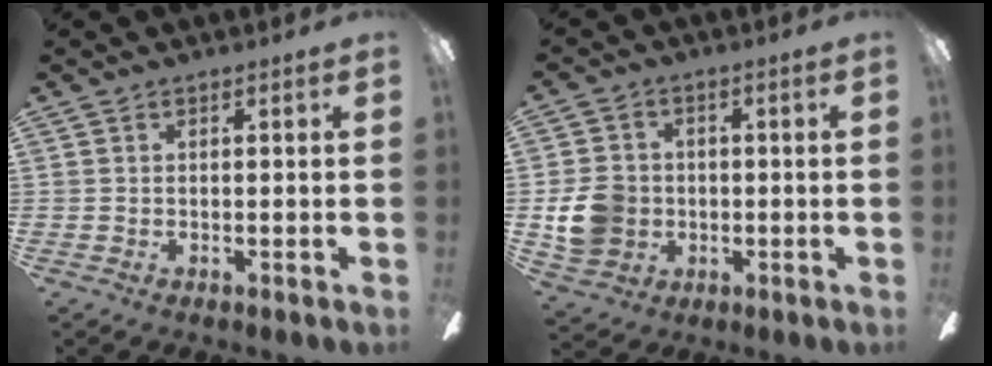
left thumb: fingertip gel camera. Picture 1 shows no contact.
{"total": 9.3, "force": [-1.0, 8.2, 4.2], "torque": [-0.099, 0.017, -0.016]}